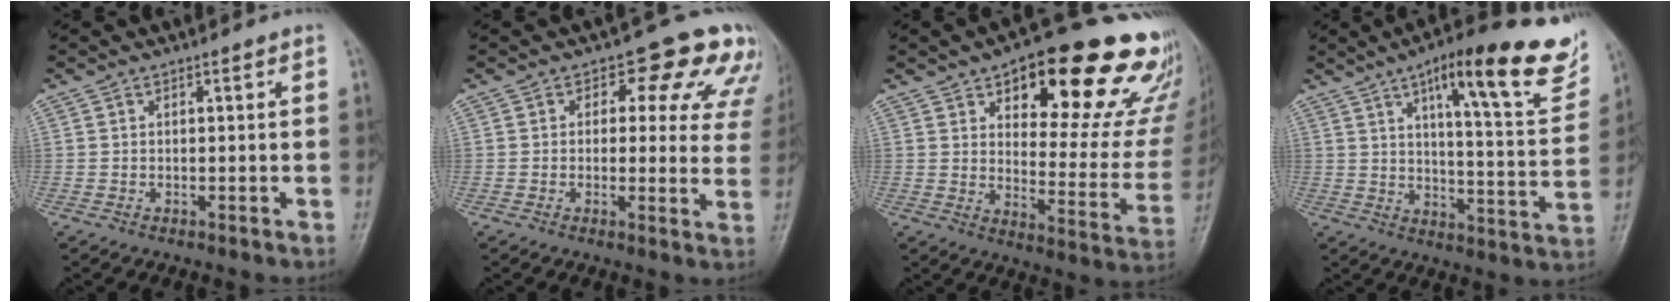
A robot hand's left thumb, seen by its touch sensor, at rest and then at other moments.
{"total": 11.3, "force": [6.2, 6.5, 6.9], "torque": [-0.025, -0.021, 0.052]}
{"total": 27.1, "force": [16.1, 10.3, 19.2], "torque": [-0.207, -0.061, 0.215]}
{"total": 21.4, "force": [12.1, 5.0, 16.9], "torque": [-0.199, -0.042, 0.172]}